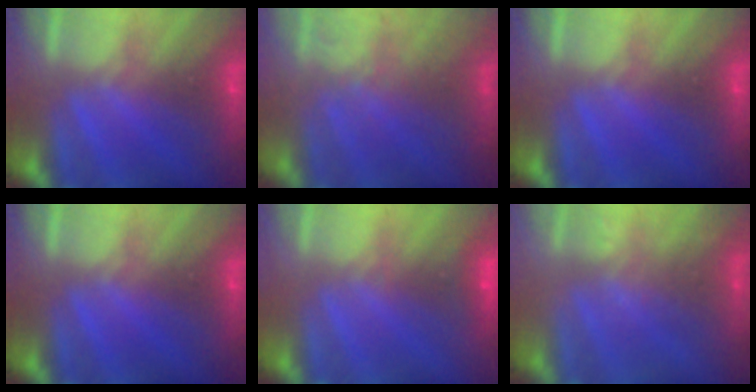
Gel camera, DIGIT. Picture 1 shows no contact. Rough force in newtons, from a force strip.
{"total": 8.3}
{"total": 0.0}
{"total": 0.0}
{"total": 1.8}
{"total": 2.2}